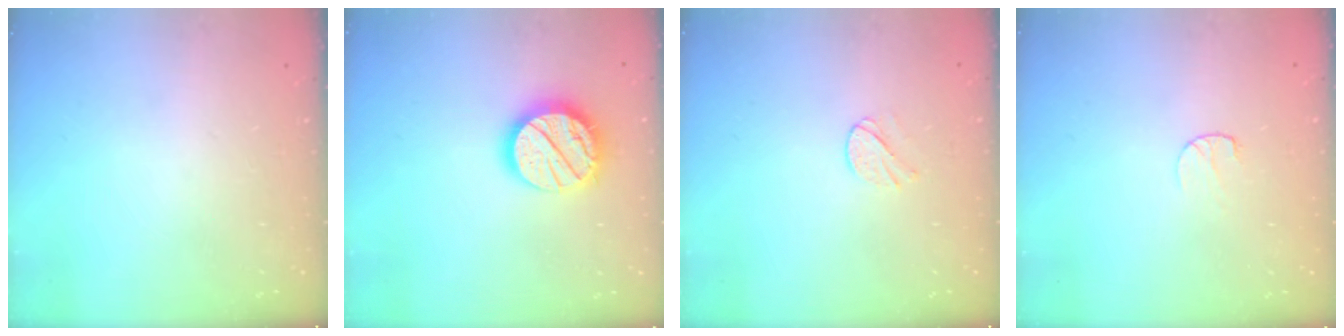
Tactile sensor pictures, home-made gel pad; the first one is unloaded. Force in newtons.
{"total": 17.5, "press": 17.4, "slide": 1.4}
{"total": 3.7, "press": 3.7, "slide": 0.4}
{"total": 5.8, "press": 5.8, "slide": 0.5}